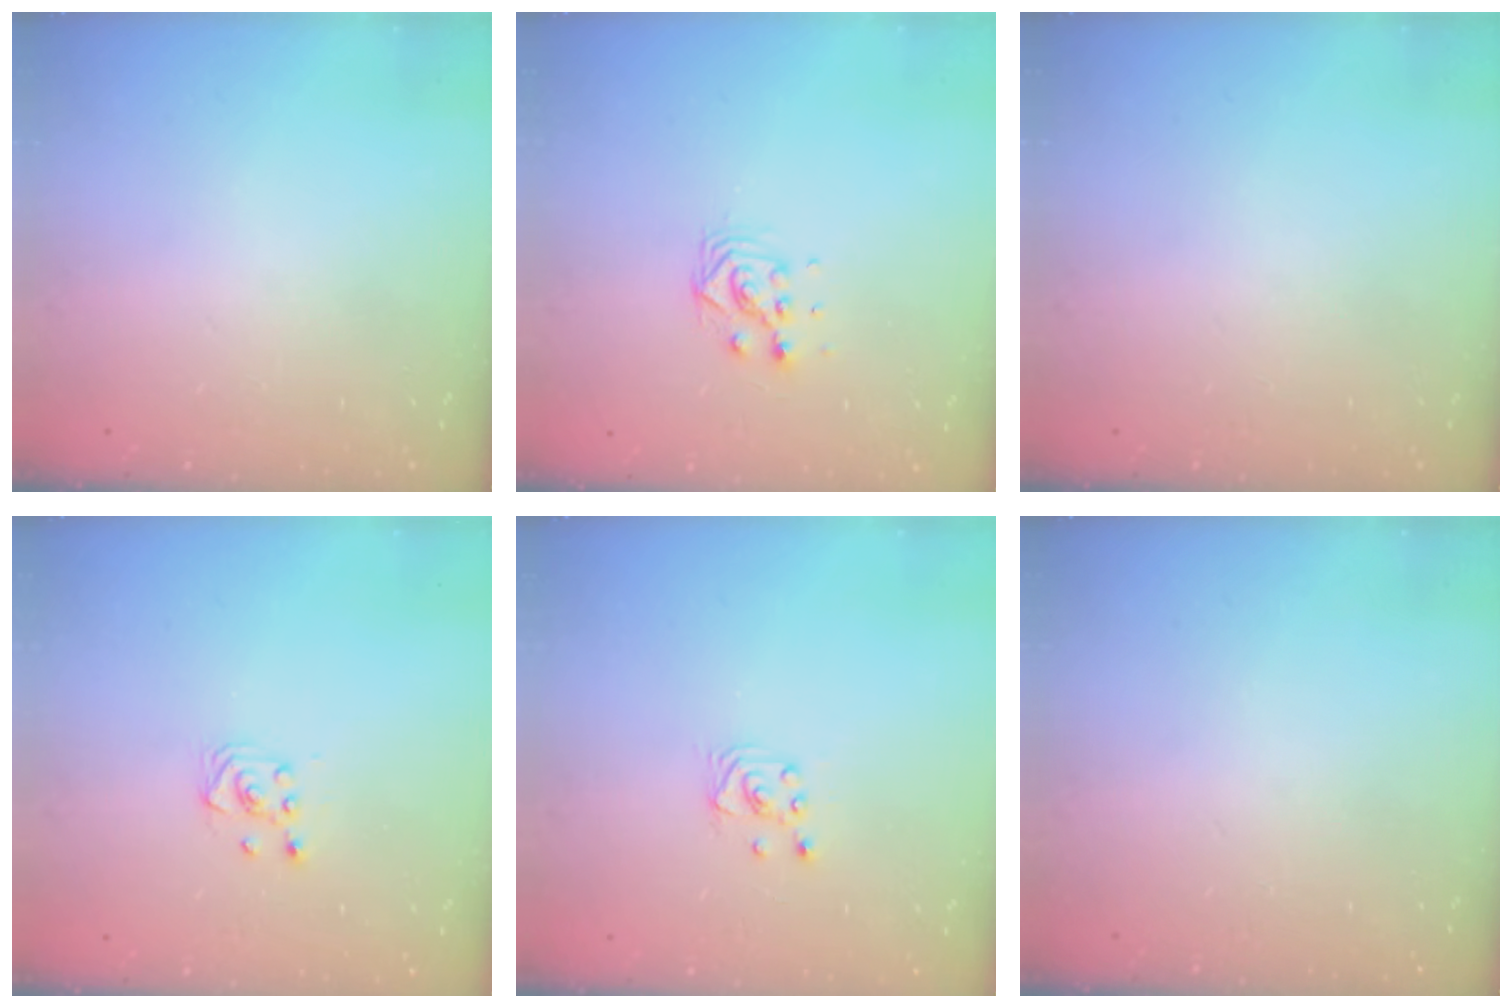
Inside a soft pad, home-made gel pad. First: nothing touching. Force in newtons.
{"total": 5.7, "press": 5.7, "slide": 0.2}
{"total": 0.0}
{"total": 2.6, "press": 2.4, "slide": 1.0}
{"total": 1.6, "press": 1.6, "slide": 0.0}
{"total": 0.0}